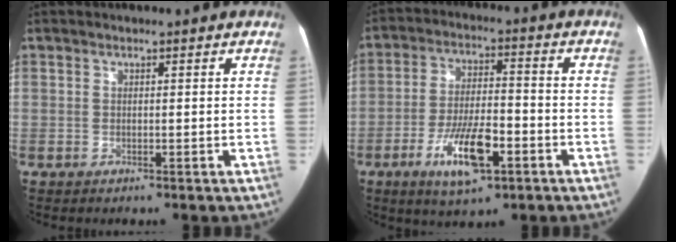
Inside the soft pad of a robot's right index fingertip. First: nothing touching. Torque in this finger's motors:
{"motor_torque": [1.64, -0.50, 0.32, 0.09]}